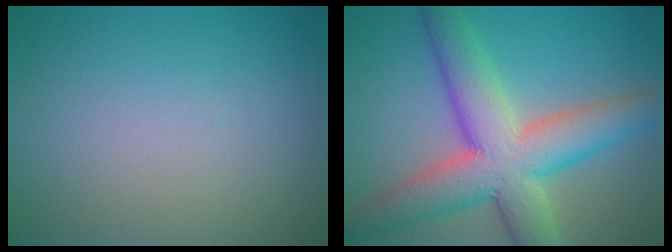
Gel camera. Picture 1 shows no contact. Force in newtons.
{"total": 9.6, "press": 9.6, "slide": 0.4}